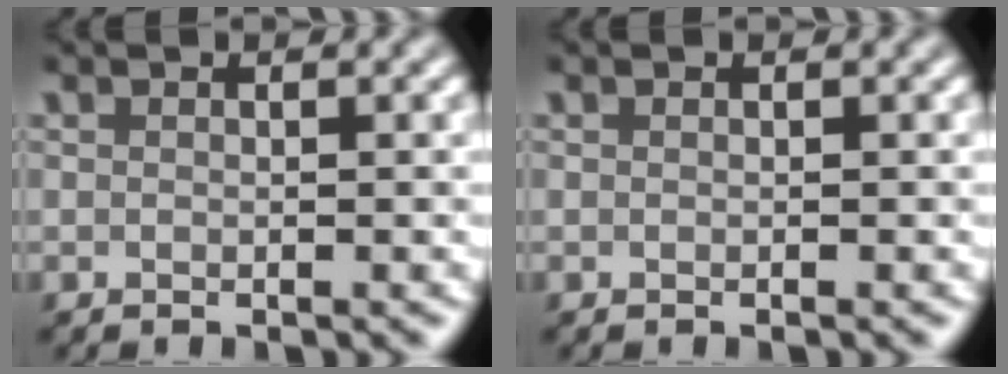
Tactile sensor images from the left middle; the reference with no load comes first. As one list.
[{"total": 0.0}]